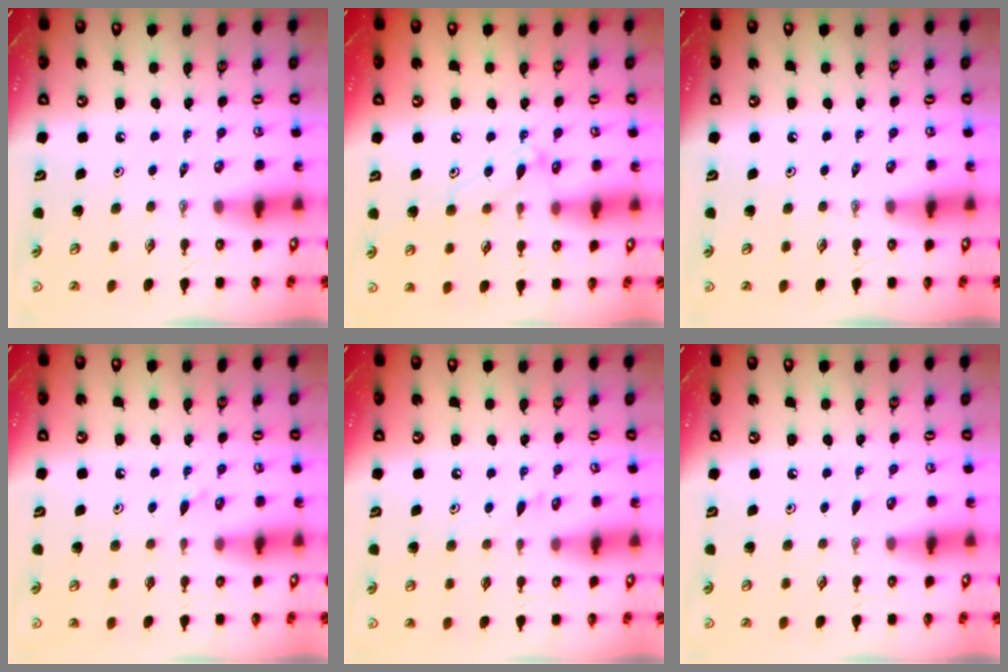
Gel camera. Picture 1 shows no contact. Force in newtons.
{"total": 10.9, "press": 10.8, "slide": 0.8}
{"total": 0.0}
{"total": 6.6, "press": 6.6, "slide": 0.7}
{"total": 6.2, "press": 6.2, "slide": 0.5}
{"total": 3.2, "press": 3.2, "slide": 0.4}